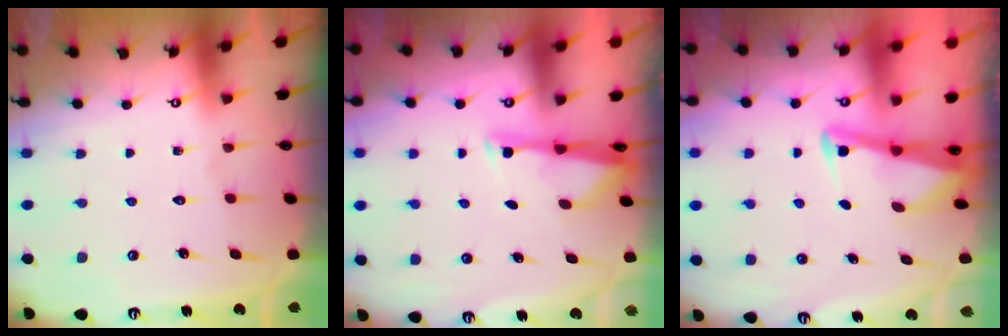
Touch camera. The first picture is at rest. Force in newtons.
{"total": 2.9, "press": 2.9, "slide": 0.6}
{"total": 3.0, "press": 3.0, "slide": 0.4}